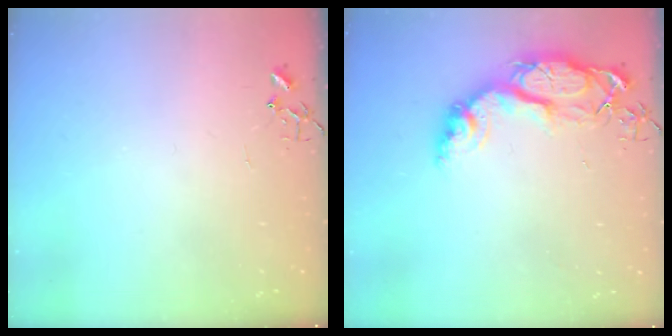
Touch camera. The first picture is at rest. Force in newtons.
{"total": 13.9, "press": 13.9, "slide": 1.3}